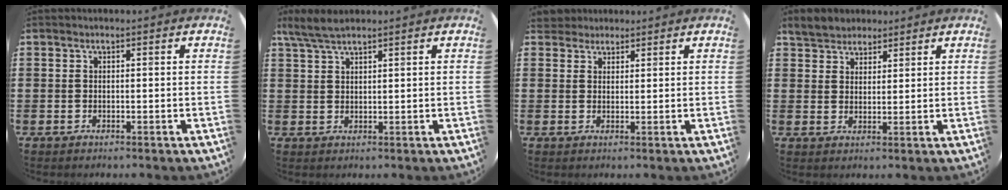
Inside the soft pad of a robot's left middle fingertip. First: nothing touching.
{"total": 3.6, "force": [3.0, 0.5, 2.0], "torque": [-0.043, 0.002, 0.054]}
{"total": 2.6, "force": [2.4, 1.0, 0.0], "torque": [0.004, 0.001, 0.045]}
{"total": 3.7, "force": [3.4, 1.4, 0.0], "torque": [-0.013, 0.002, 0.067]}